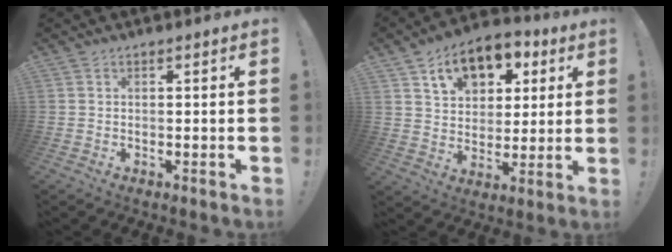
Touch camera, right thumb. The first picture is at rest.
{"total": 13.4, "force": [6.9, 9.2, 6.9], "torque": [-0.103, -0.031, 0.126]}